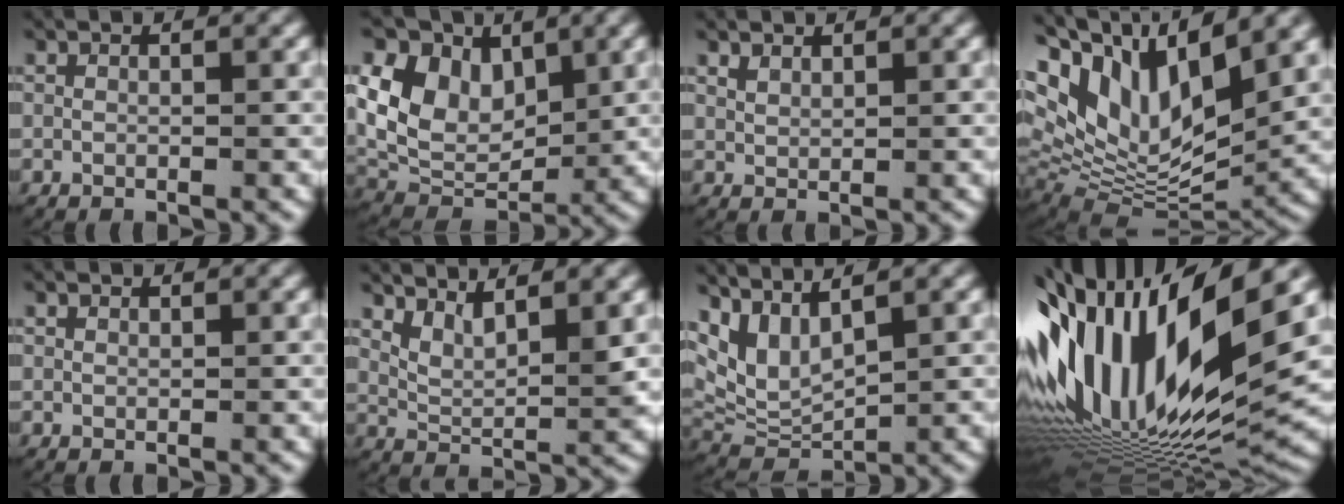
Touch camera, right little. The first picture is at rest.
{"total": 12.5, "force": [1.1, 10.0, 7.4], "torque": [-0.163, -0.023, 0.020]}
{"total": 1.1, "force": [1.0, 0.4, 0.2], "torque": [-0.011, -0.003, 0.024]}
{"total": 16.0, "force": [3.6, 10.9, 11.3], "torque": [-0.231, -0.016, 0.058]}
{"total": 0.0}
{"total": 4.0, "force": [2.2, 1.6, 2.9], "torque": [-0.058, -0.010, 0.040]}
{"total": 8.6, "force": [1.4, 6.8, 5.1], "torque": [-0.122, -0.016, 0.029]}
{"total": 22.8, "force": [1.4, 14.0, 18.0], "torque": [-0.334, 0.003, 0.022]}